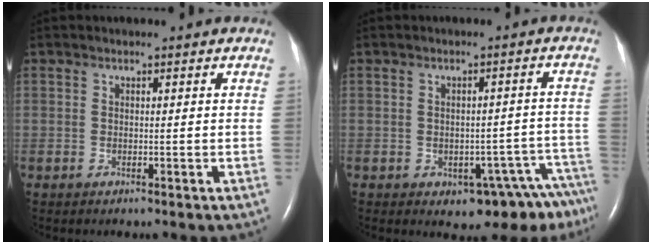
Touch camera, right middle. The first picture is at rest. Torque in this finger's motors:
{"motor_torque": [0.08, -0.07, 0.04, 0.03]}